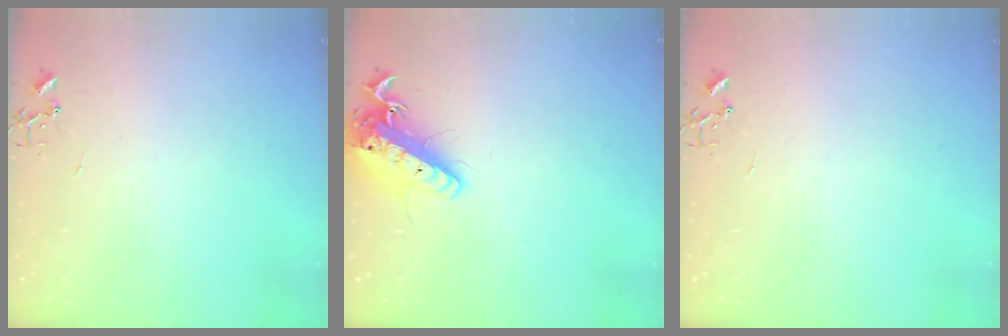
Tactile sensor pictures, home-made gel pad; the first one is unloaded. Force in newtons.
{"total": 15.2, "press": 14.9, "slide": 3.0}
{"total": 0.0}